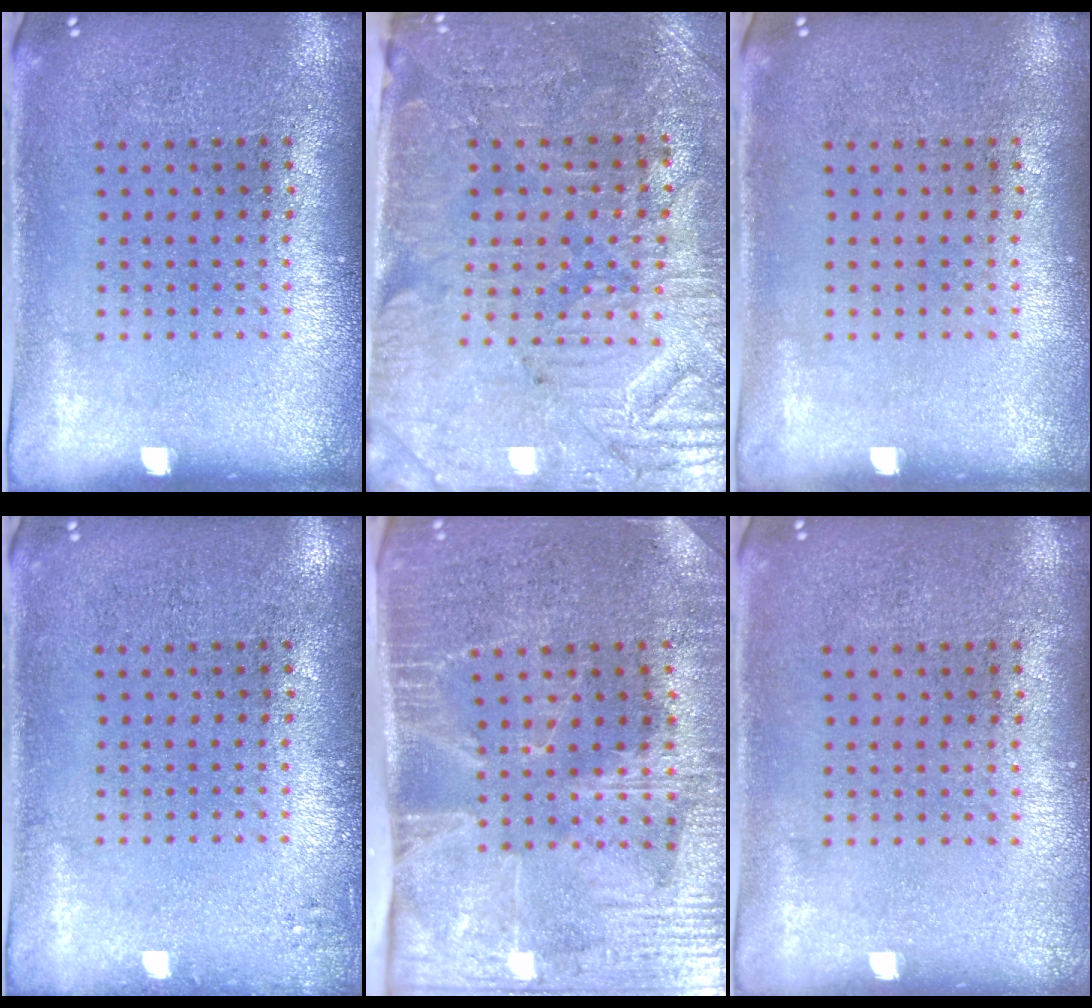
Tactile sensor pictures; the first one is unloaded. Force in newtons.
{"total": 3.6, "press": 3.4, "slide": 1.2}
{"total": 0.0}
{"total": 1.0, "press": 1.0, "slide": 0.2}
{"total": 4.2, "press": 3.5, "slide": 2.2}
{"total": 0.0}